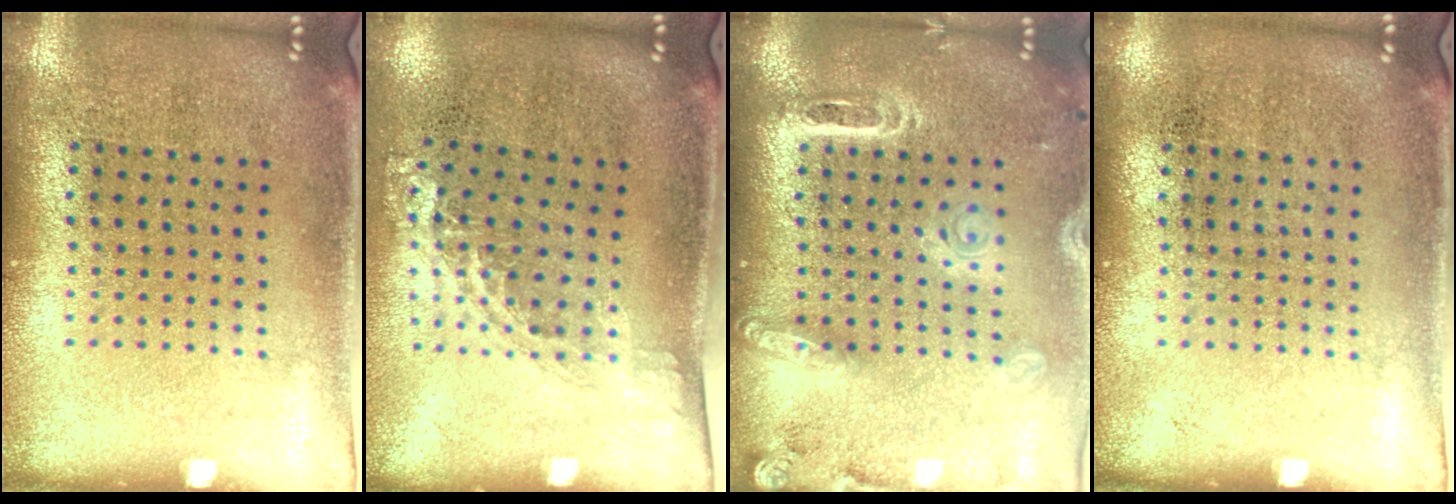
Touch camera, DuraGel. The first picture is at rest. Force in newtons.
{"total": 1.3, "press": 1.0, "slide": 0.9}
{"total": 2.1, "press": 1.8, "slide": 1.0}
{"total": 0.0}